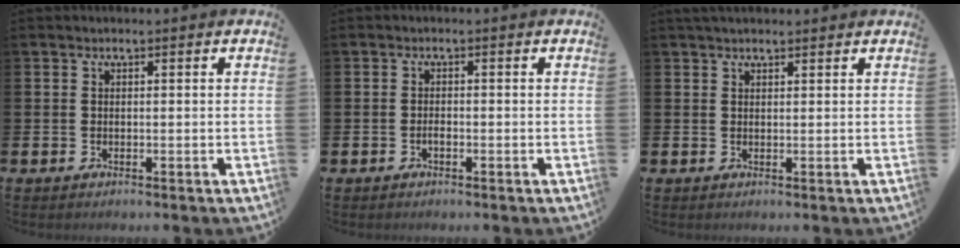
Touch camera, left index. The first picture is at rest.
{"total": 0.9, "force": [-0.5, 0.4, 0.7], "torque": [-0.017, -0.001, -0.008]}
{"total": 1.6, "force": [1.5, 0.4, 0.5], "torque": [0.002, -0.001, 0.025]}